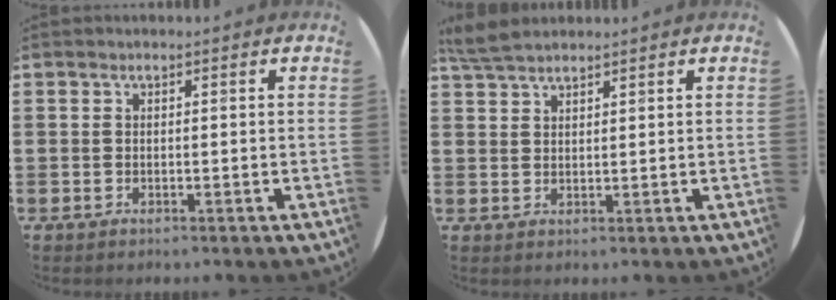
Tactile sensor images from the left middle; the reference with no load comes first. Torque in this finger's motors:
{"motor_torque": [0.53, -0.60, 0.03, 0.00]}